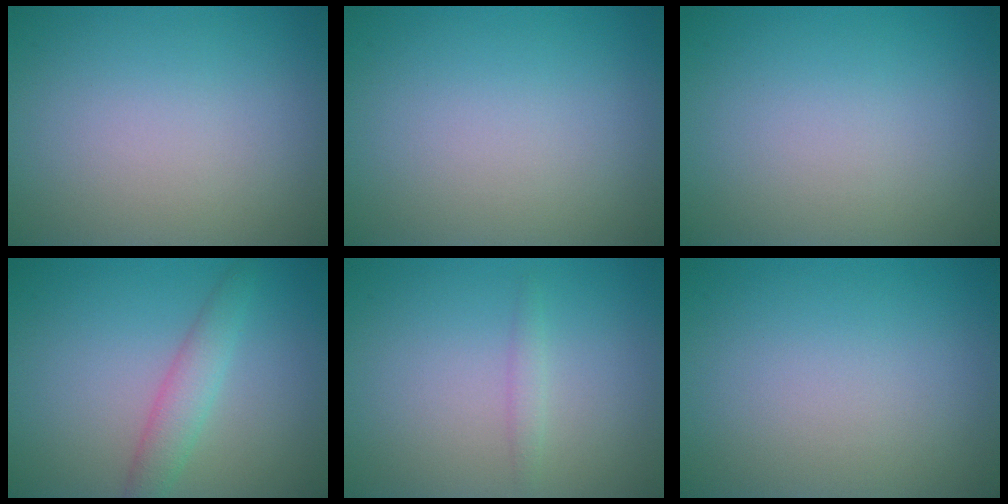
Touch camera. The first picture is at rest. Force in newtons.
{"total": 0.0}
{"total": 0.0}
{"total": 2.7, "press": 2.7, "slide": 0.1}
{"total": 0.9, "press": 0.9, "slide": 0.1}
{"total": 0.0}